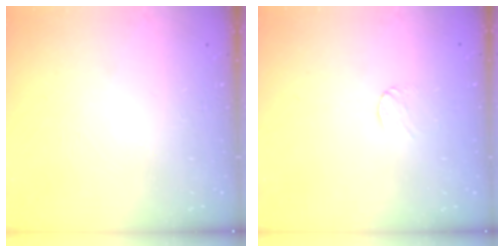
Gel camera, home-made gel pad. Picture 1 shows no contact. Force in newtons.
{"total": 2.9, "press": 2.9, "slide": 0.3}